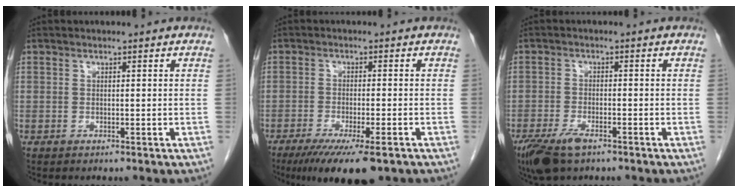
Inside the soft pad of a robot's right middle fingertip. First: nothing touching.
{"total": 10.8, "force": [-7.5, 1.9, 7.5], "torque": [-0.110, -0.021, -0.114]}
{"total": 6.6, "force": [-4.4, 2.3, 4.3], "torque": [-0.085, -0.012, -0.078]}